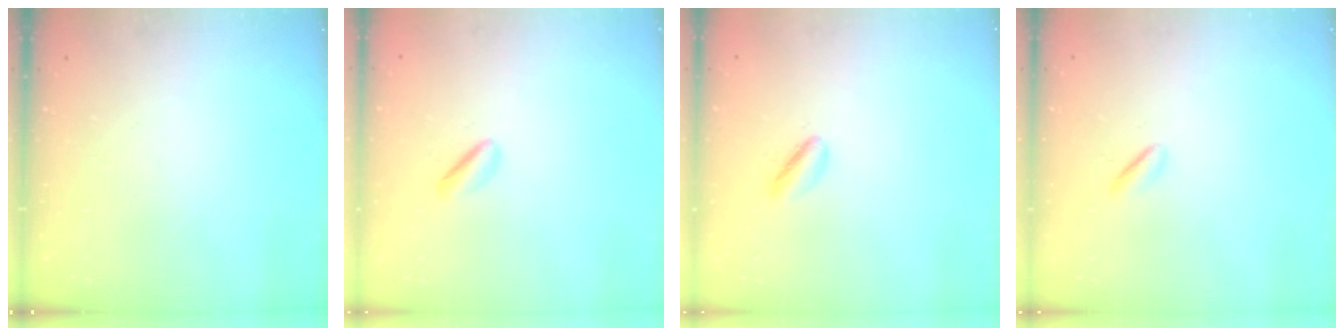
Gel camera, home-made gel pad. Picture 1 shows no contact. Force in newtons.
{"total": 1.8, "press": 1.5, "slide": 0.9}
{"total": 2.7, "press": 2.5, "slide": 1.0}
{"total": 1.2, "press": 1.1, "slide": 0.5}